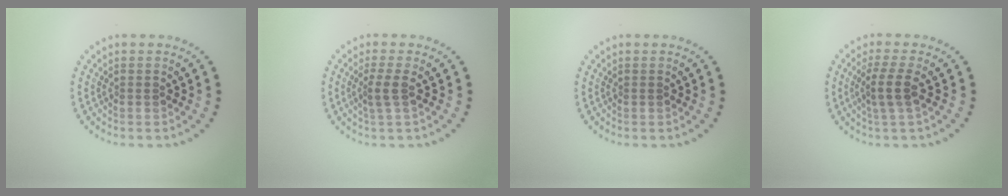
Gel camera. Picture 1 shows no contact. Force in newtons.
{"total": 1.7, "press": 1.3, "slide": 1.1}
{"total": 0.0}
{"total": 2.5, "press": 2.0, "slide": 1.4}